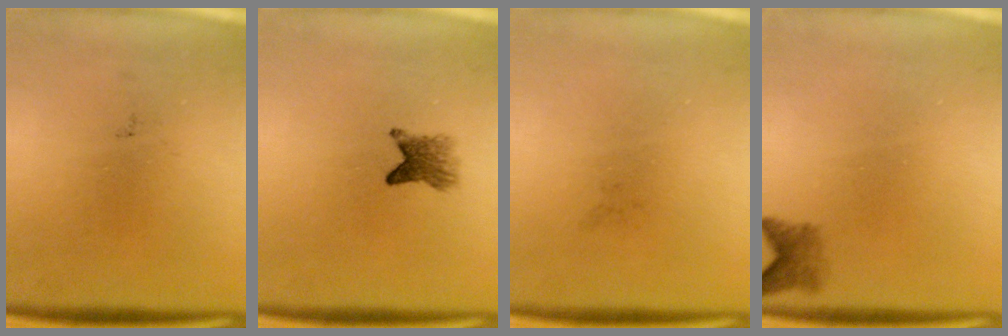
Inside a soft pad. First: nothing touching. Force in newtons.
{"total": 3.1}
{"total": 0.0}
{"total": 2.0}